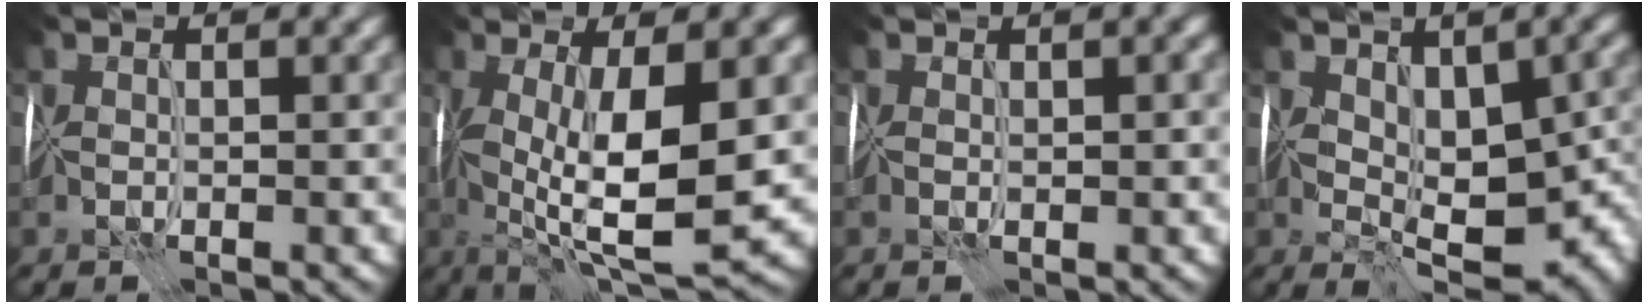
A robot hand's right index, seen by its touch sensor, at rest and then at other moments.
{"total": 11.2, "force": [-0.8, 3.3, 10.6], "torque": [-0.175, -0.014, -0.010]}
{"total": 0.8, "force": [0.1, 0.4, 0.7], "torque": [-0.012, 0.003, 0.002]}
{"total": 9.4, "force": [0.2, 5.6, 7.5], "torque": [-0.108, -0.021, 0.013]}